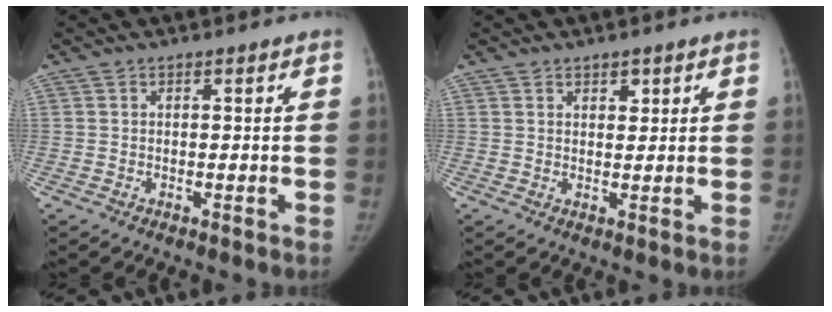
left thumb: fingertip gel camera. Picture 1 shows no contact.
{"total": 2.2, "force": [1.3, 1.3, 1.1], "torque": [-0.001, -0.008, 0.021]}